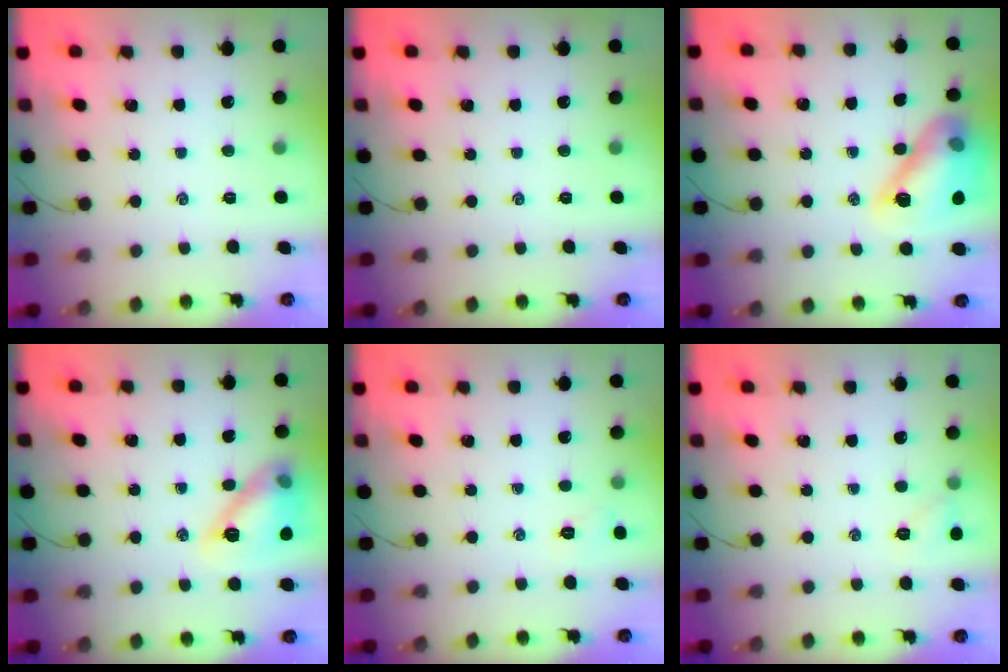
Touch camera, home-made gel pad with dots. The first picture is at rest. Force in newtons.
{"total": 0.0}
{"total": 15.8, "press": 15.7, "slide": 1.7}
{"total": 14.5, "press": 14.5, "slide": 0.8}
{"total": 4.6, "press": 4.4, "slide": 1.2}
{"total": 5.5, "press": 5.3, "slide": 1.5}